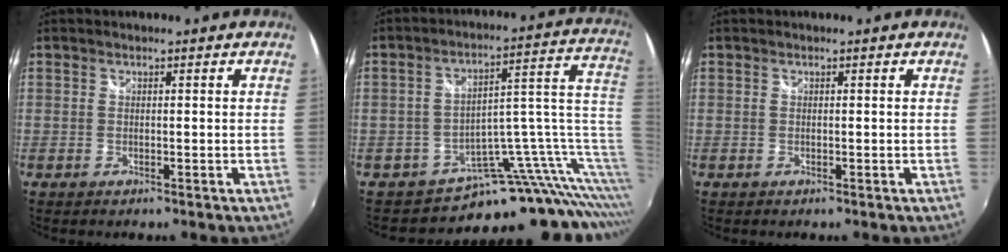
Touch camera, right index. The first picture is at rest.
{"total": 11.2, "force": [-6.2, 4.9, 7.9], "torque": [-0.081, 0.026, -0.103]}
{"total": 0.0}